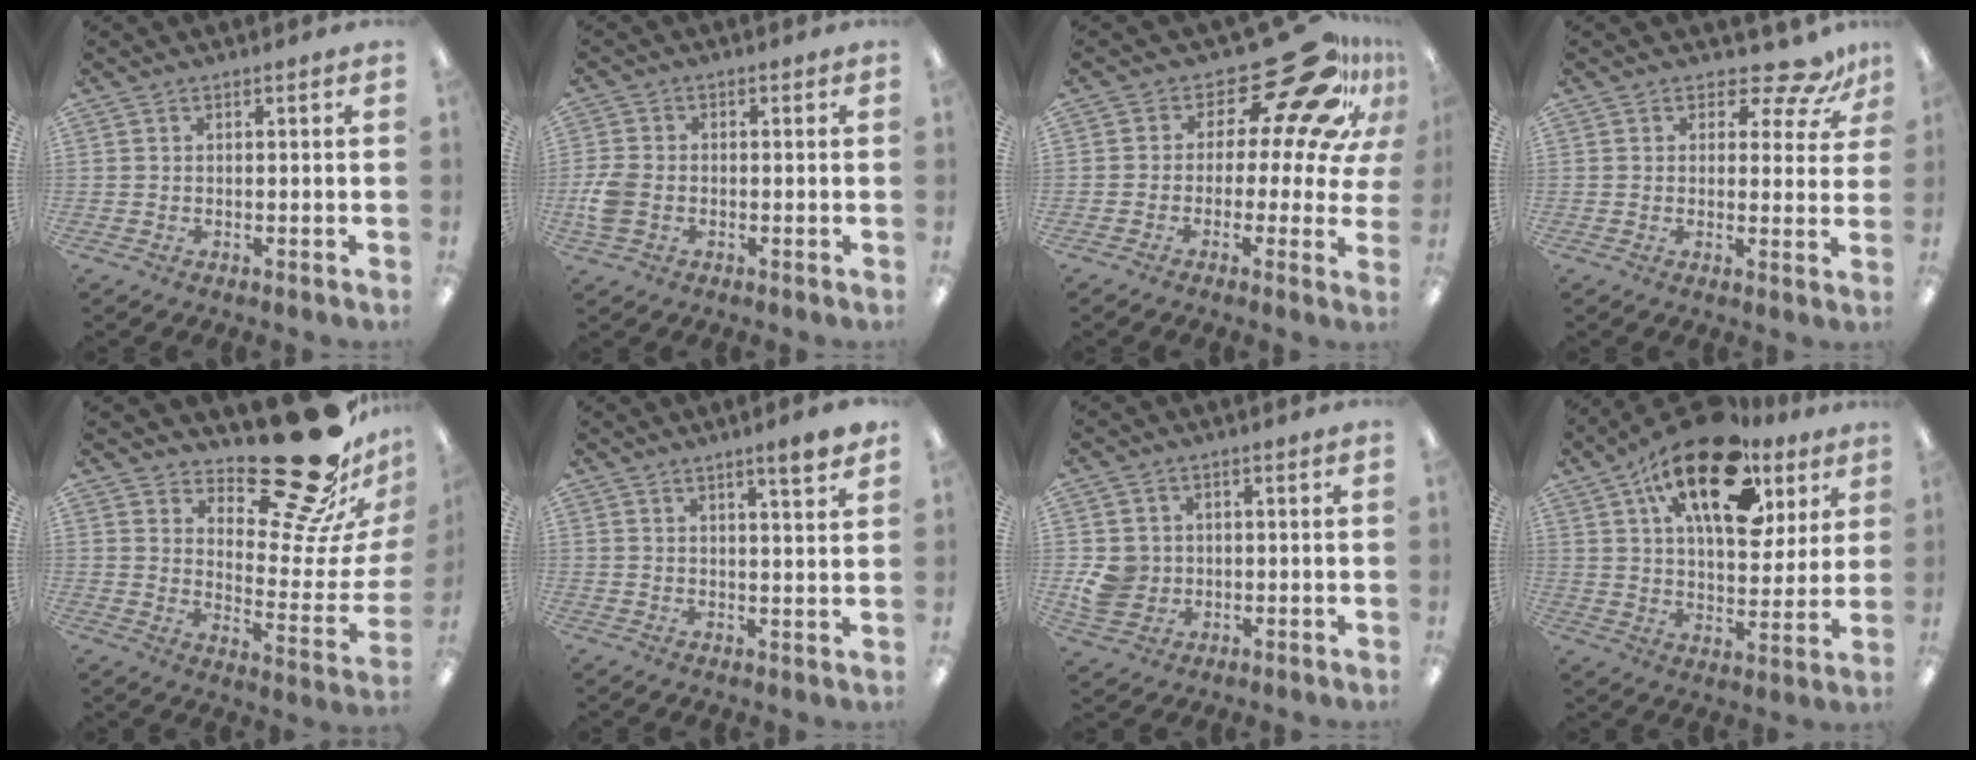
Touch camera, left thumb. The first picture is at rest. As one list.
[{"total": 6.0, "force": [-1.3, 4.3, 3.9], "torque": [-0.081, 0.008, -0.023]}, {"total": 20.5, "force": [12.4, 8.4, 14.0], "torque": [-0.176, -0.095, 0.202]}, {"total": 8.1, "force": [6.2, 3.0, 4.3], "torque": [-0.054, -0.041, 0.107]}, {"total": 26.9, "force": [19.0, 10.2, 16.1], "torque": [-0.198, -0.131, 0.313]}, {"total": 5.0, "force": [3.9, 0.4, 3.1], "torque": [-0.037, -0.028, 0.059]}, {"total": 6.5, "force": [0.1, 6.1, 2.3], "torque": [-0.048, 0.009, 0.006]}, {"total": 21.9, "force": [12.0, 10.3, 15.2], "torque": [-0.238, -0.048, 0.202]}]